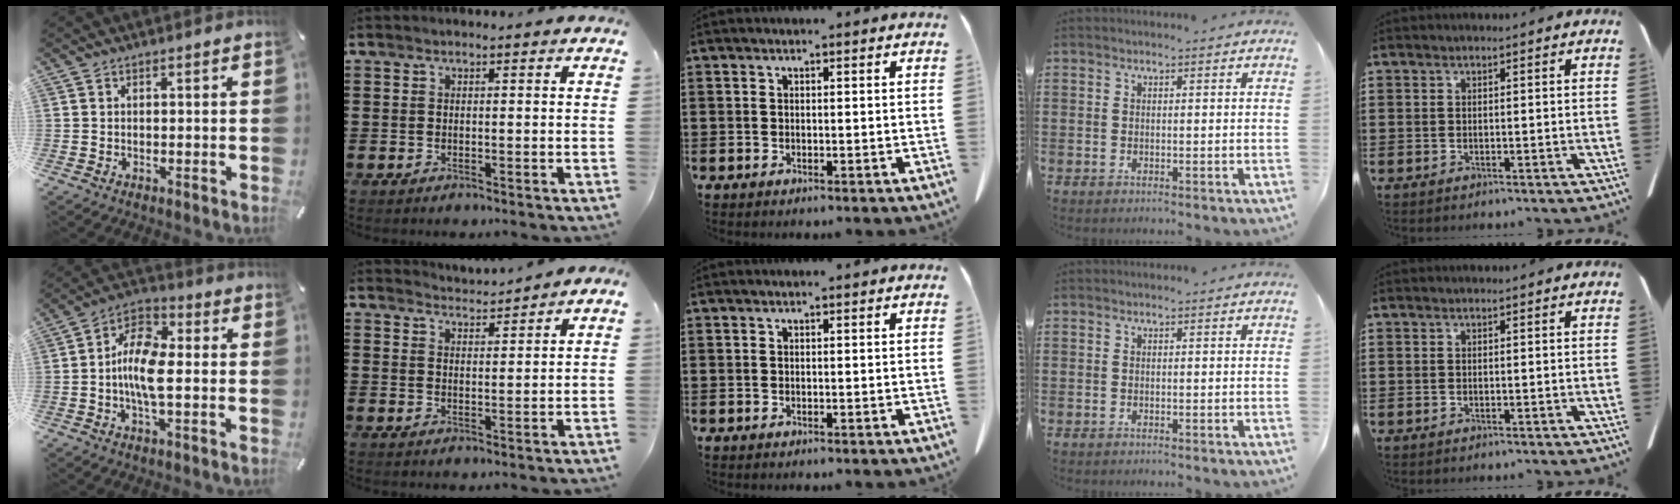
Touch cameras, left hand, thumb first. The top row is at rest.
{"thumb": {"total": 10.9, "force": [-1.4, 5.3, 9.4], "torque": [-0.192, 0.009, -0.024]}, "index": {"total": 2.6, "force": [2.6, -0.2, -0.1], "torque": [-0.006, -0.008, 0.048]}}